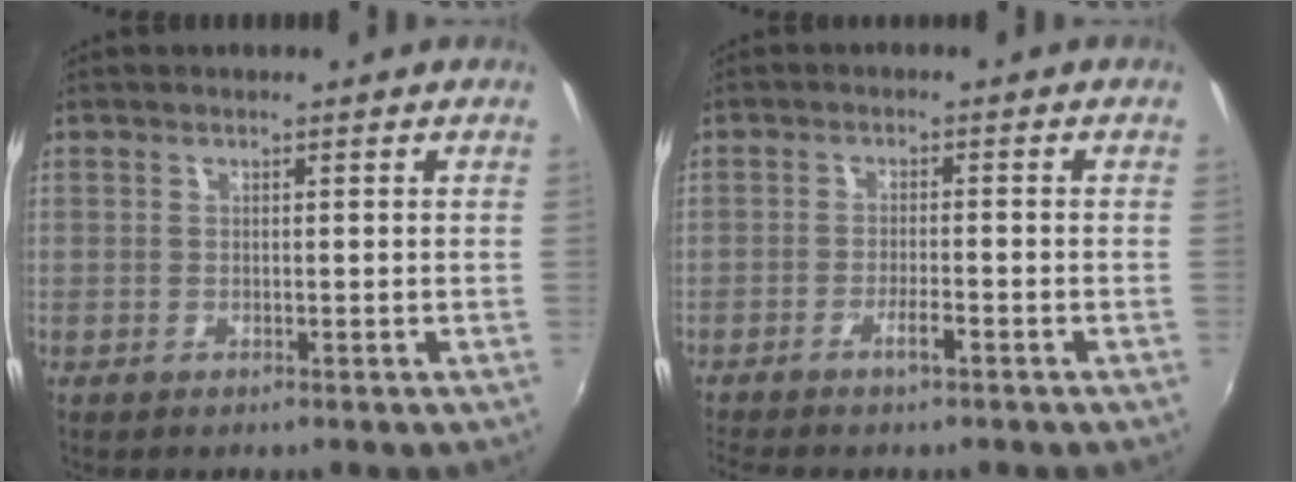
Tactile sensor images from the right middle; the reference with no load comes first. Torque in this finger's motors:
{"motor_torque": [1.09, -1.05, 0.17, 0.05]}